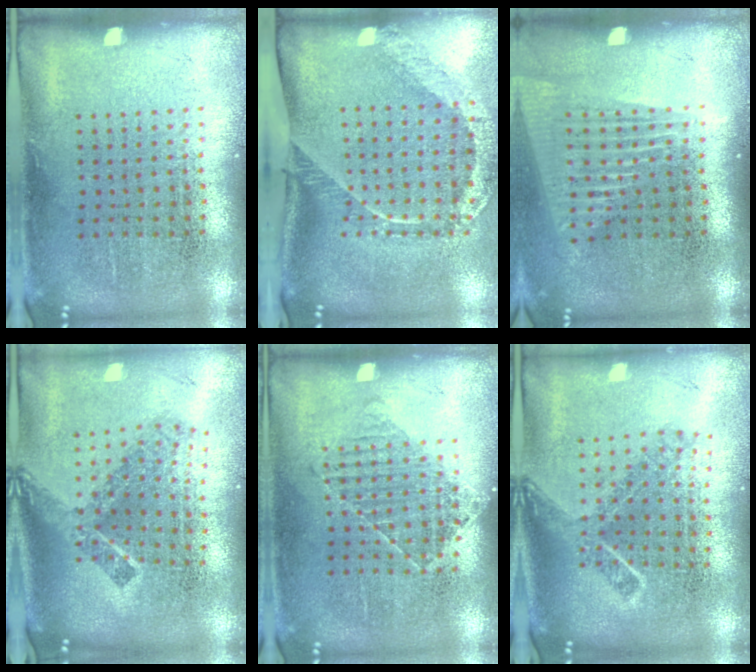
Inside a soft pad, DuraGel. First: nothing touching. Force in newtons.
{"total": 2.5, "press": 1.6, "slide": 1.8}
{"total": 1.6, "press": 1.4, "slide": 0.7}
{"total": 2.4, "press": 1.6, "slide": 1.8}
{"total": 1.1, "press": 0.9, "slide": 0.6}
{"total": 1.6, "press": 1.2, "slide": 1.1}